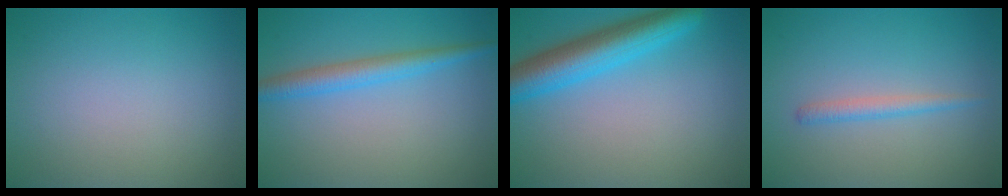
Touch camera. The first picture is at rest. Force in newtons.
{"total": 3.0, "press": 3.0, "slide": 0.1}
{"total": 6.1, "press": 6.1, "slide": 0.3}
{"total": 1.5, "press": 1.5, "slide": 0.1}